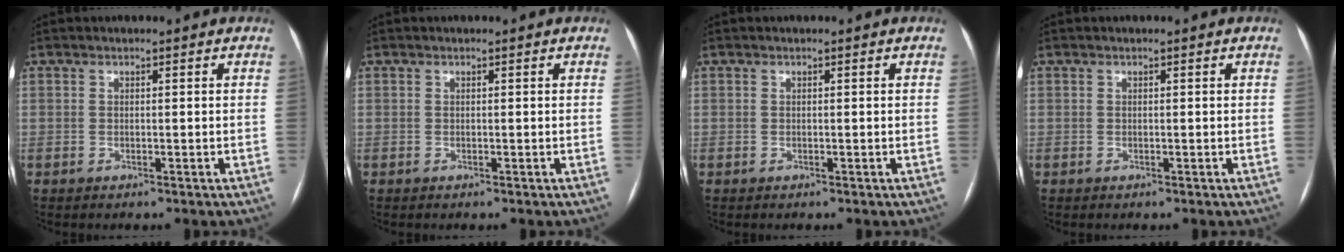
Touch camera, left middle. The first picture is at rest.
{"total": 0.0}
{"total": 0.0}
{"total": 0.0}